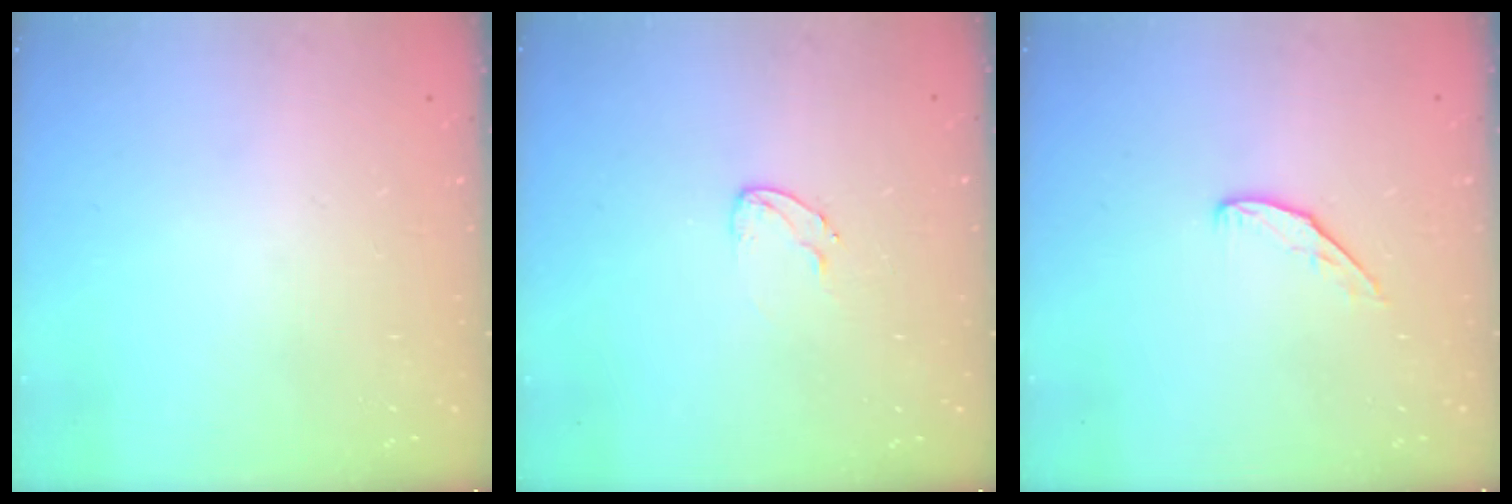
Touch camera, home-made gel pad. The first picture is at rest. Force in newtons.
{"total": 4.4, "press": 4.4, "slide": 0.4}
{"total": 5.4, "press": 5.4, "slide": 0.6}